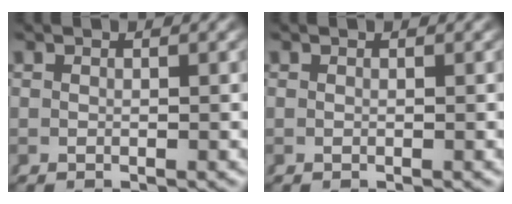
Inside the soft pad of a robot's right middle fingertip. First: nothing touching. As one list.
[{"total": 0.0}]